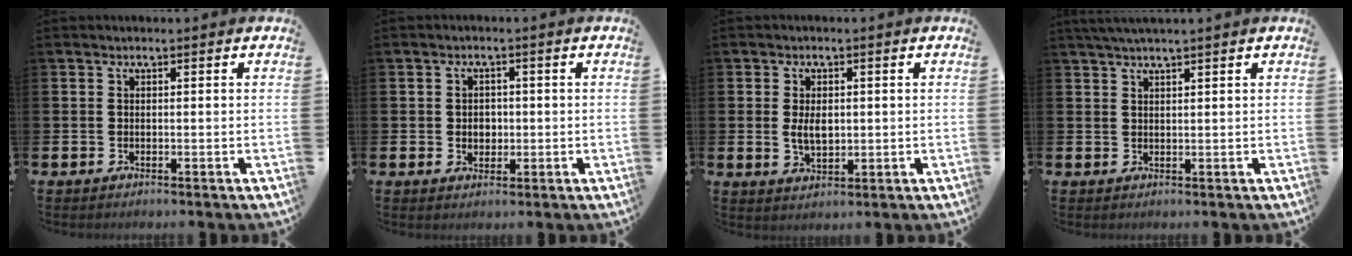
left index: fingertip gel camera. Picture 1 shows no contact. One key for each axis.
{"total": 2.2, "fx": 0.0, "fy": 2.0, "fz": 1.1, "tx": -0.004, "ty": 0.000, "tz": -0.009}
{"total": 3.4, "fx": 0.3, "fy": 2.0, "fz": 2.7, "tx": -0.041, "ty": 0.001, "tz": 0.001}
{"total": 2.0, "fx": 1.8, "fy": -0.3, "fz": 0.9, "tx": -0.024, "ty": 0.002, "tz": 0.035}